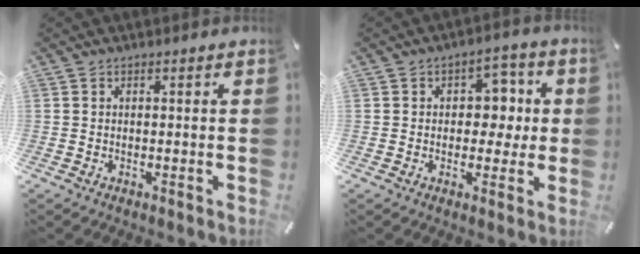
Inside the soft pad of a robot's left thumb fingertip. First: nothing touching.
{"total": 7.4, "force": [0.2, 6.0, 4.3], "torque": [-0.043, 0.003, -0.003]}